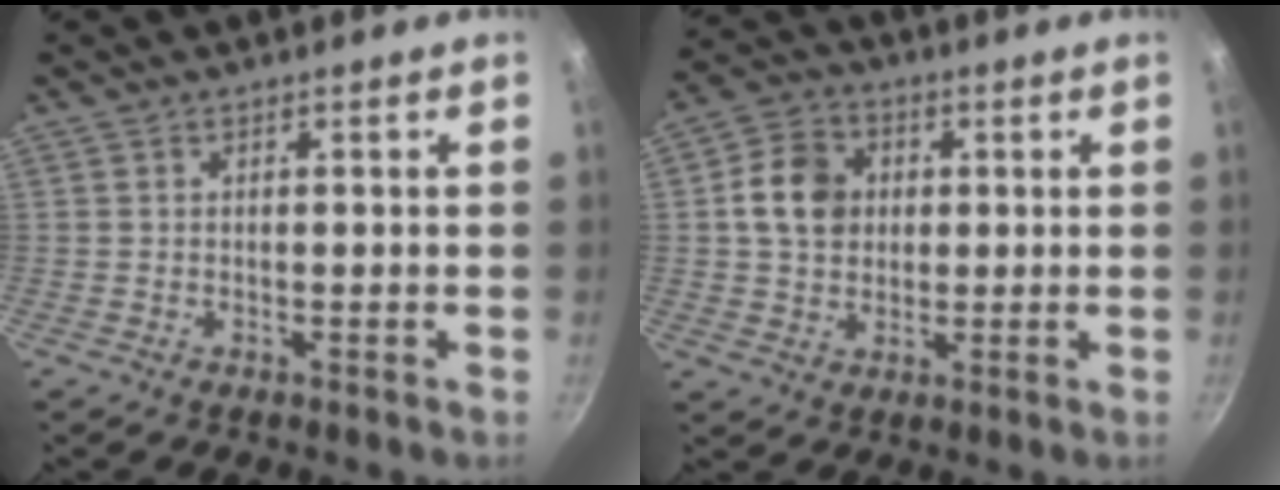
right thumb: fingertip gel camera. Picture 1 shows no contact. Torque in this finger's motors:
{"motor_torque": [1.00, 1.38, 1.01, 0.01, 0.09]}